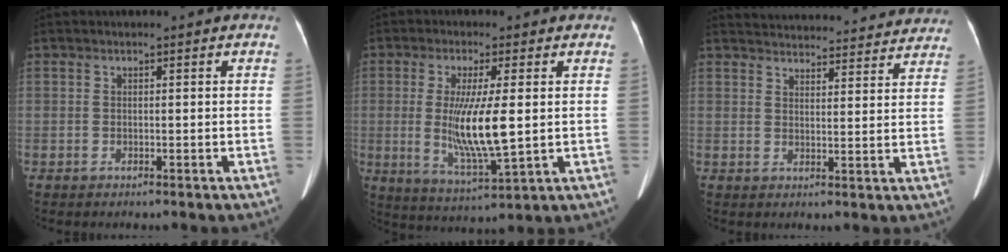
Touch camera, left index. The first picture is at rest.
{"total": 10.3, "force": [0.1, 1.3, 10.2], "torque": [-0.206, -0.025, 0.006]}
{"total": 24.1, "force": [23.1, 4.8, 5.1], "torque": [-0.079, -0.019, 0.278]}